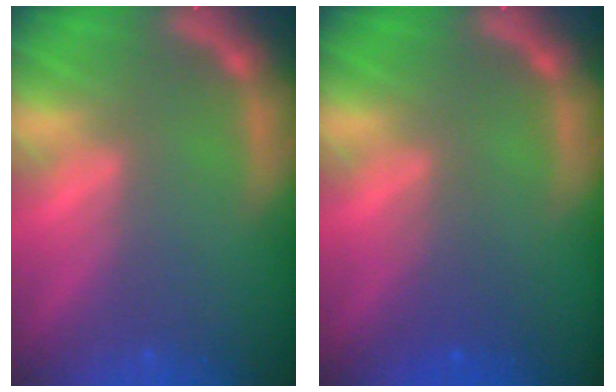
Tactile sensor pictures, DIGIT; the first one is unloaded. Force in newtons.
{"total": 2.0}